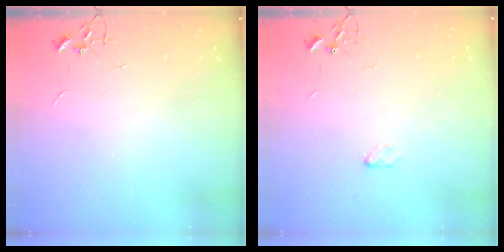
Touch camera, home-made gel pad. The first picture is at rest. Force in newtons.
{"total": 2.9, "press": 2.9, "slide": 0.4}